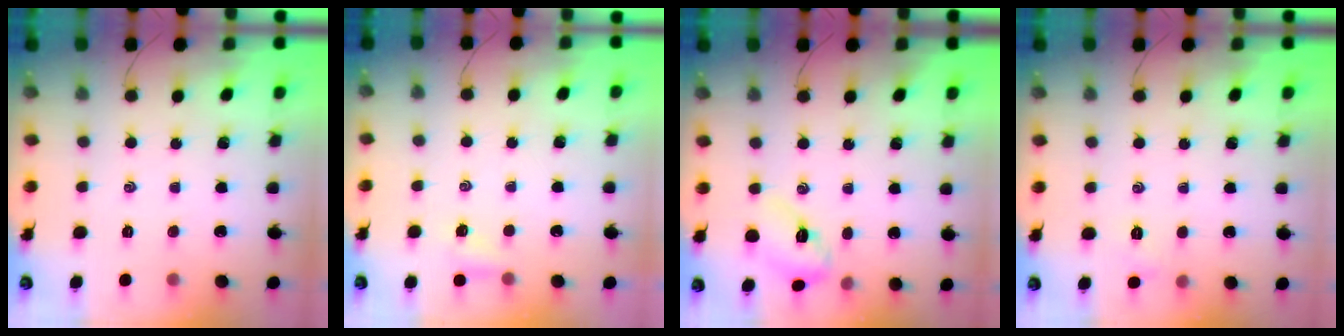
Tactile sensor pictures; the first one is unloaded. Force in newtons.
{"total": 2.4, "press": 2.3, "slide": 0.9}
{"total": 8.1, "press": 8.1, "slide": 0.8}
{"total": 4.1, "press": 3.9, "slide": 1.2}